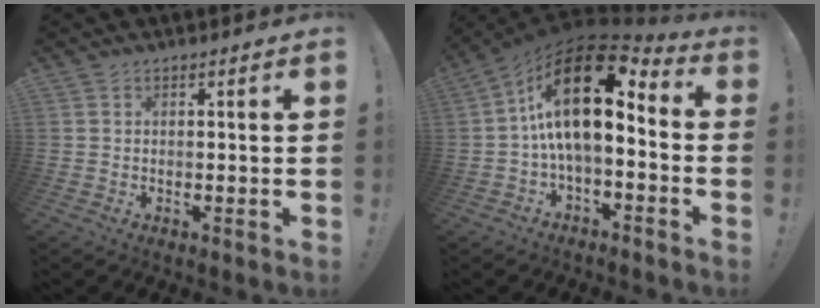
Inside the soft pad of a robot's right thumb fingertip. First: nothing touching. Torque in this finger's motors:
{"motor_torque": [1.82, 2.71, 2.03, -0.35, 0.47]}